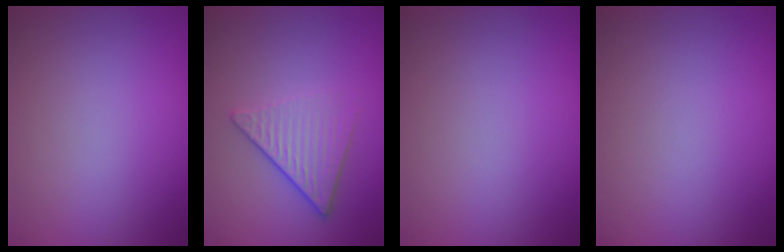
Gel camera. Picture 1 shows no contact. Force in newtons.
{"total": 4.3, "press": 2.8, "slide": 3.3}
{"total": 0.0}
{"total": 0.0}